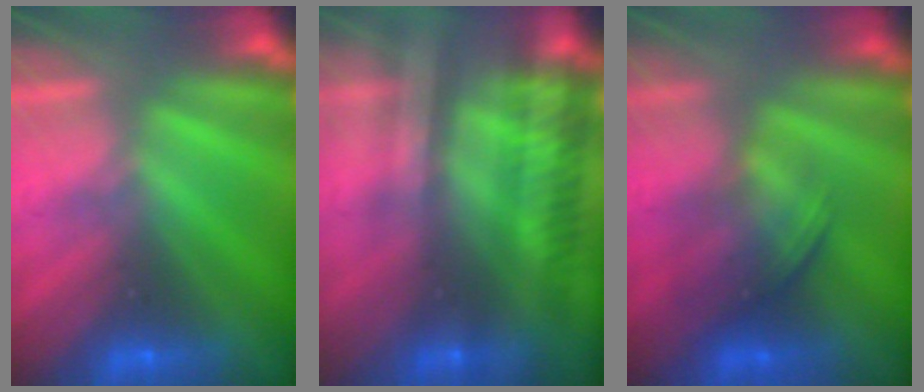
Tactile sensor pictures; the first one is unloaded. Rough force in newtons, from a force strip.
{"total": 2.3}
{"total": 1.8}